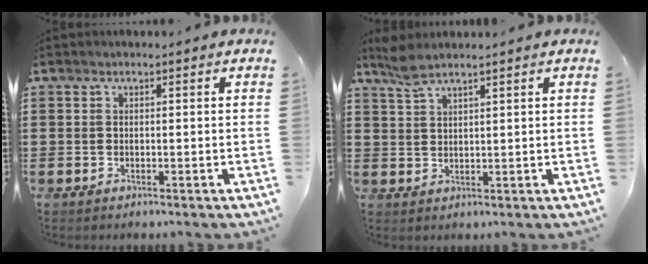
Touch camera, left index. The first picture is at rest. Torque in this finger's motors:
{"motor_torque": [0.48, -0.52, 0.04, 0.07]}